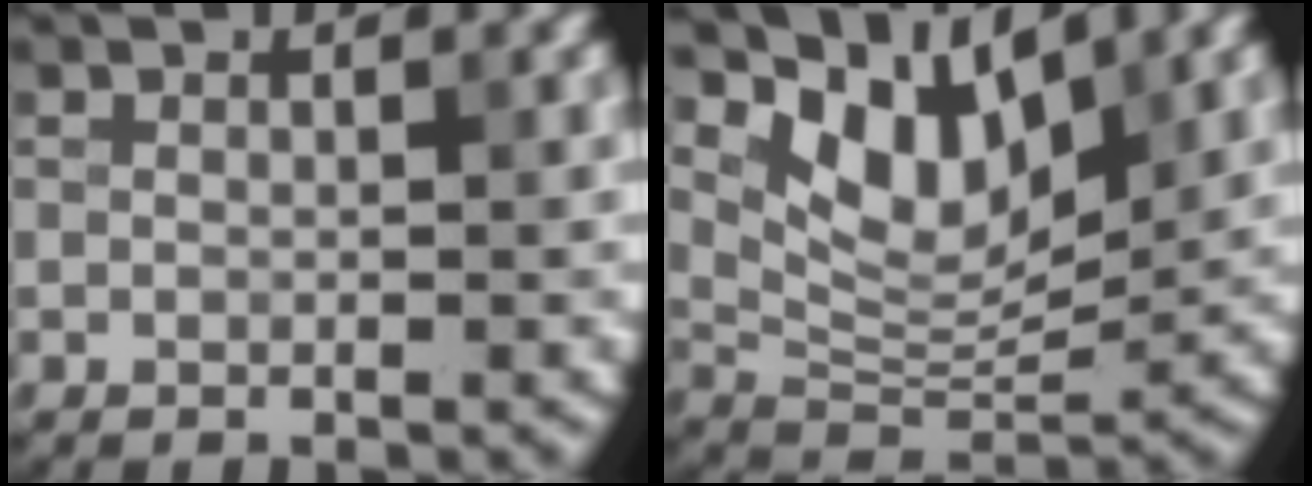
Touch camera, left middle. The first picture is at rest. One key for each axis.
{"total": 6.7, "fx": 4.2, "fy": 3.0, "fz": 4.3, "tx": -0.078, "ty": -0.008, "tz": 0.073}